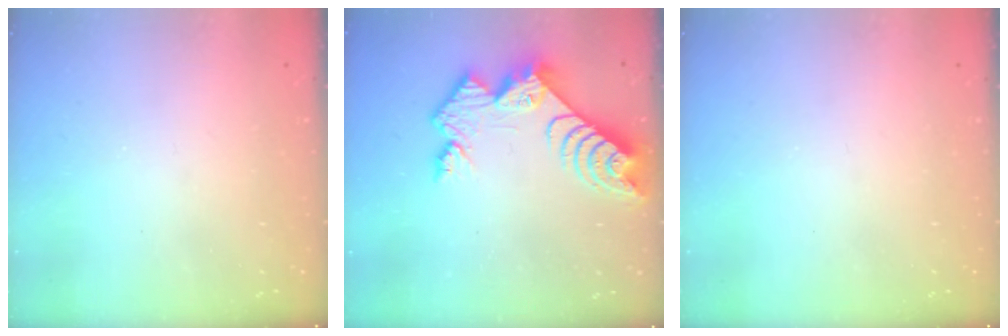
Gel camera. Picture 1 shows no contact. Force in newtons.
{"total": 11.7, "press": 11.6, "slide": 1.0}
{"total": 0.0}